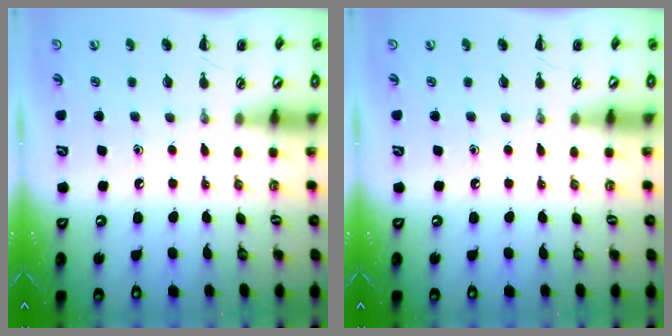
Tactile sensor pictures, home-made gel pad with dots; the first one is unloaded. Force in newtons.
{"total": 0.0}